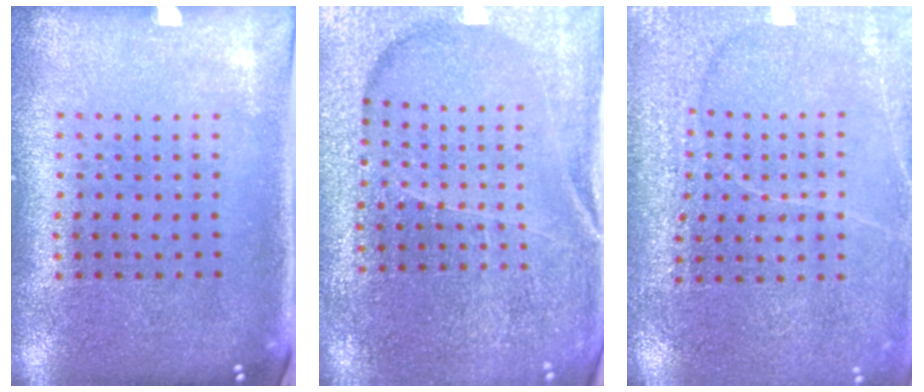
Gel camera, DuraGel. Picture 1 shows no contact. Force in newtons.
{"total": 3.0, "press": 3.0, "slide": 0.4}
{"total": 3.0, "press": 3.0, "slide": 0.1}